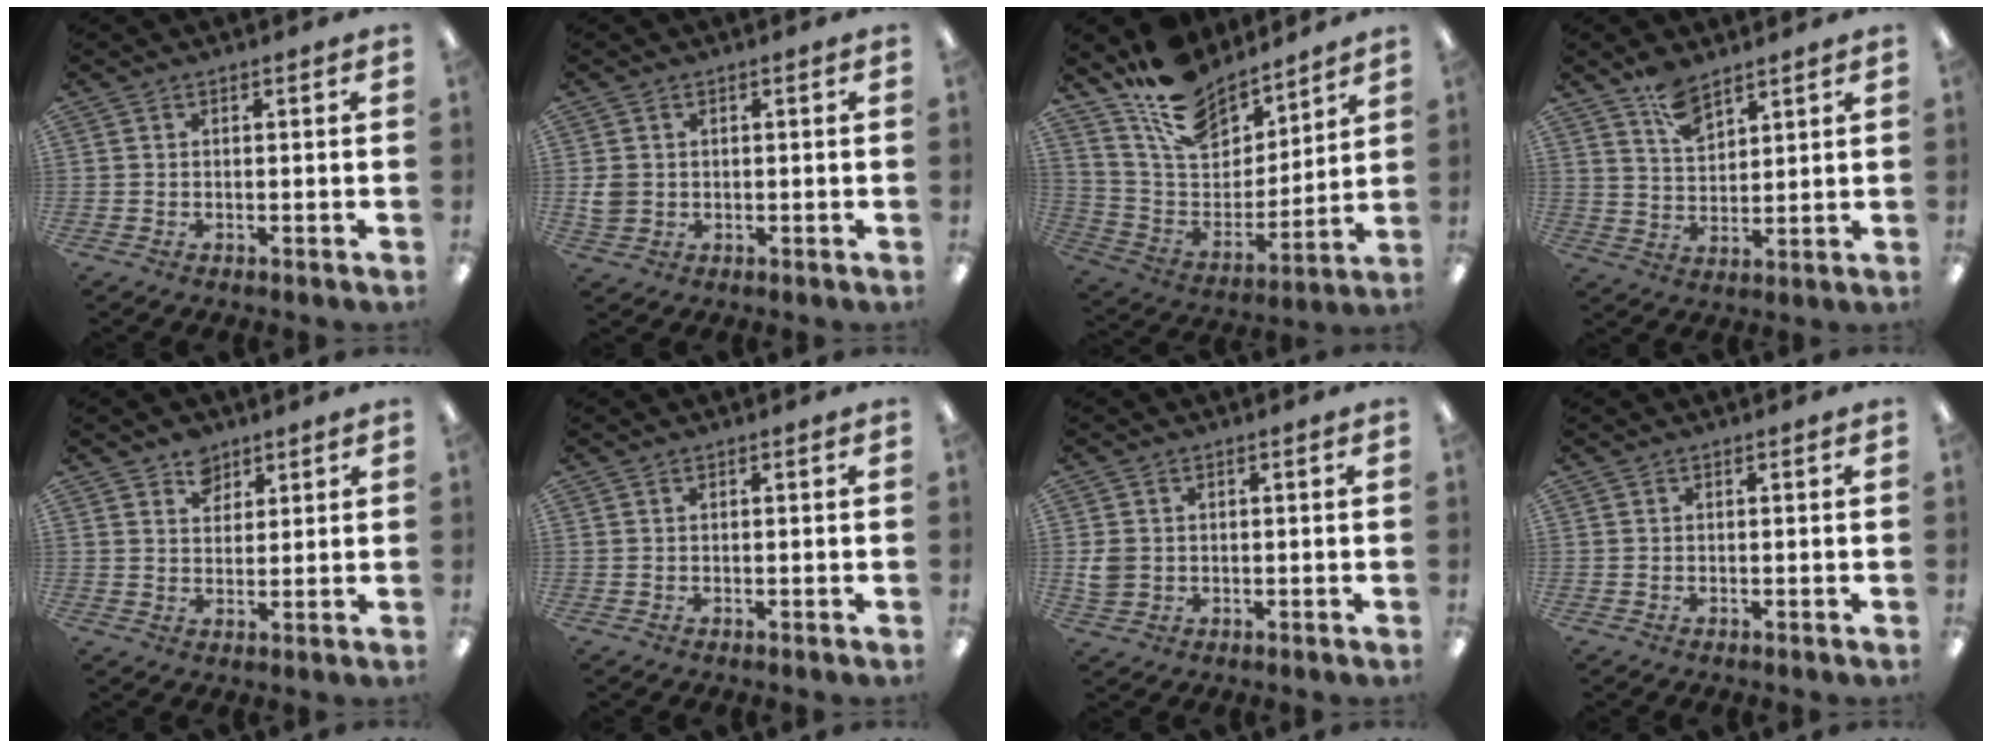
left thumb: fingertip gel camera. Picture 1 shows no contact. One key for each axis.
{"total": 3.2, "fx": 0.2, "fy": 2.8, "fz": 1.5, "tx": -0.027, "ty": 0.005, "tz": 0.007}
{"total": 16.9, "fx": 13.6, "fy": 8.3, "fz": 5.7, "tx": -0.132, "ty": -0.088, "tz": 0.254}
{"total": 7.7, "fx": 5.7, "fy": 3.7, "fz": 3.6, "tx": -0.063, "ty": -0.027, "tz": 0.104}
{"total": 5.4, "fx": 4.0, "fy": 3.5, "fz": 1.2, "tx": -0.006, "ty": -0.018, "tz": 0.069}
{"total": 0.0}
{"total": 3.6, "fx": 0.3, "fy": 3.2, "fz": 1.7, "tx": -0.030, "ty": -0.001, "tz": 0.004}
{"total": 0.0}